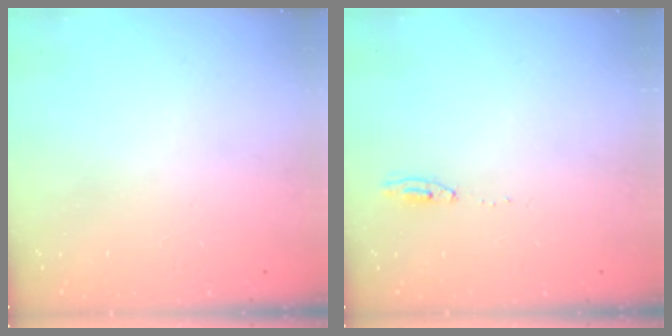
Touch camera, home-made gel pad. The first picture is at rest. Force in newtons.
{"total": 4.1, "press": 4.1, "slide": 0.4}